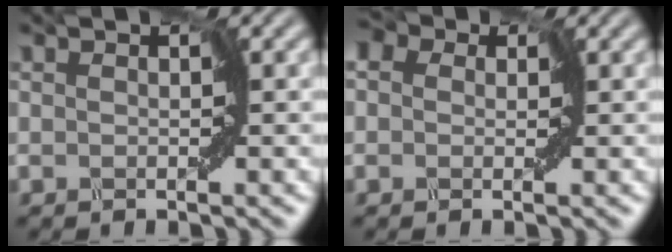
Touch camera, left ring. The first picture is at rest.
{"total": 3.3, "force": [0.7, 2.8, 1.8], "torque": [-0.026, 0.018, -0.014]}